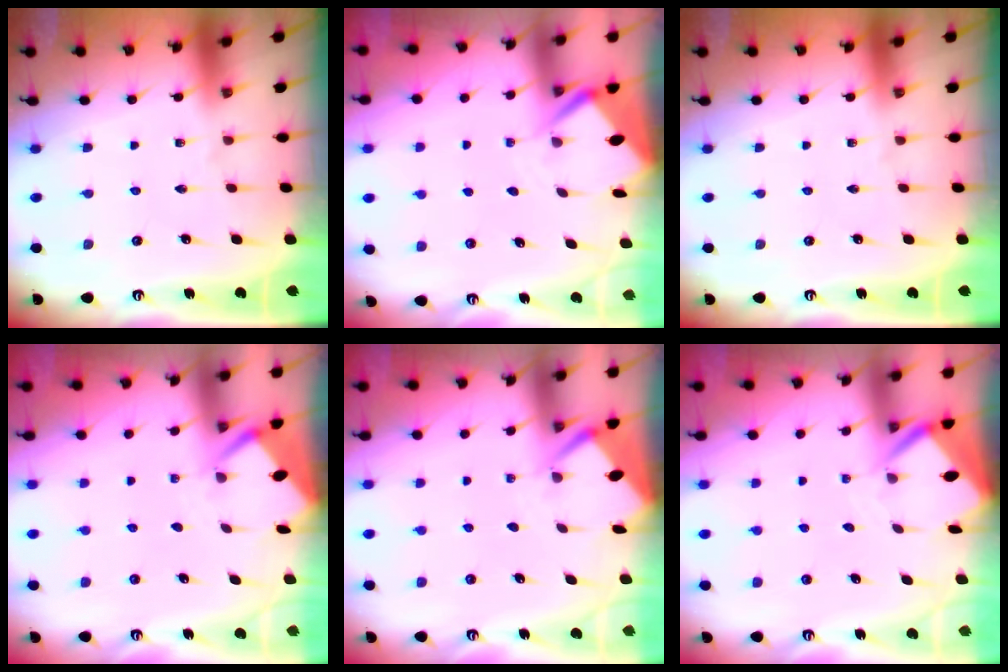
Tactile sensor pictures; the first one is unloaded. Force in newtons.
{"total": 3.5, "press": 3.5, "slide": 0.3}
{"total": 0.0}
{"total": 2.7, "press": 2.7, "slide": 0.2}
{"total": 2.8, "press": 2.8, "slide": 0.3}
{"total": 3.2, "press": 3.2, "slide": 0.3}